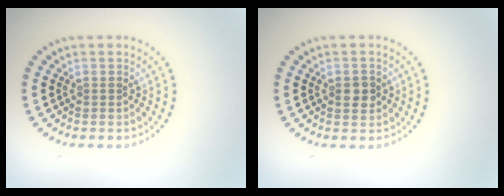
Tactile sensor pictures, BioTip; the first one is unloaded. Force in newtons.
{"total": 1.7, "press": 1.7, "slide": 0.1}